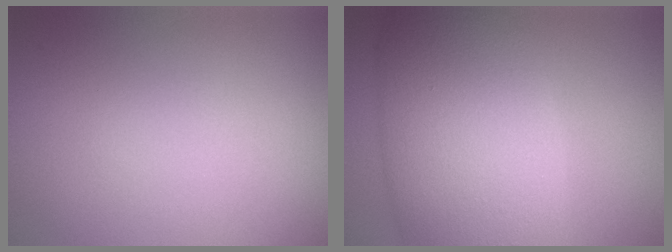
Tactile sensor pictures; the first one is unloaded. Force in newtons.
{"total": 11.7, "press": 11.7, "slide": 0.4}